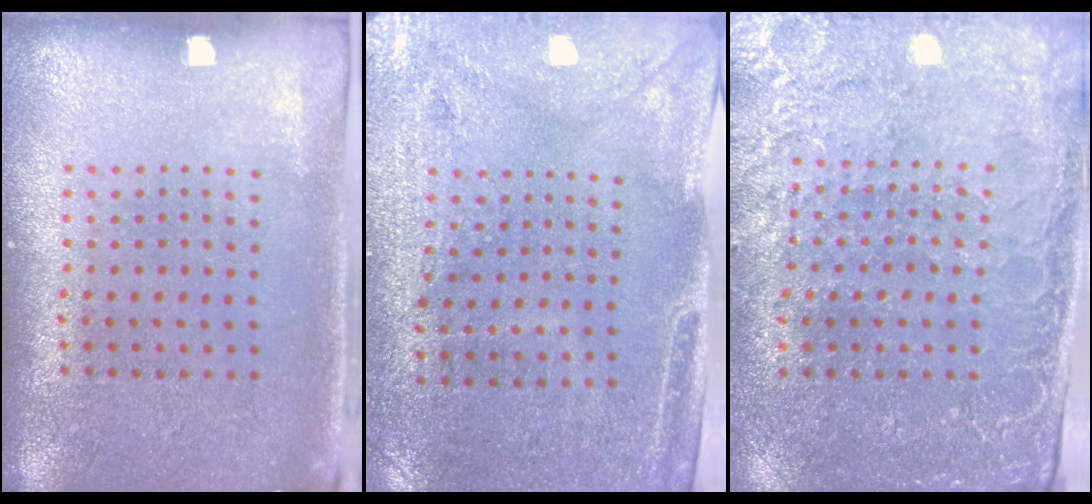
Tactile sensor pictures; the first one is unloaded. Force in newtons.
{"total": 3.0, "press": 2.5, "slide": 1.5}
{"total": 2.9, "press": 2.8, "slide": 0.8}